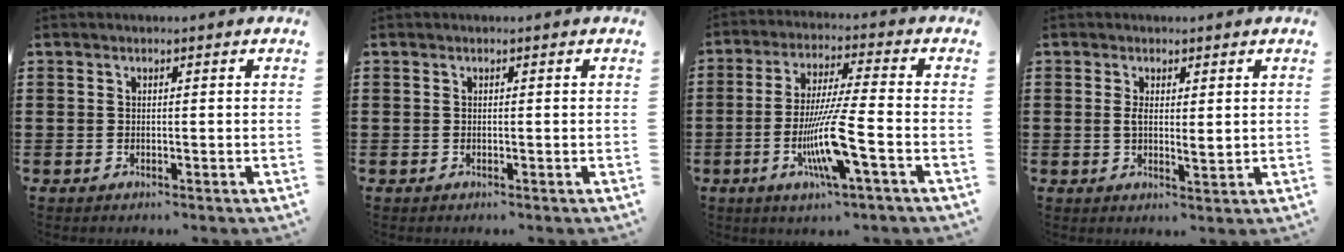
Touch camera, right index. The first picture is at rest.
{"total": 0.0}
{"total": 11.3, "force": [-3.9, 0.8, 10.6], "torque": [-0.215, -0.017, -0.077]}
{"total": 2.4, "force": [0.6, 0.6, 2.2], "torque": [-0.035, -0.004, 0.010]}